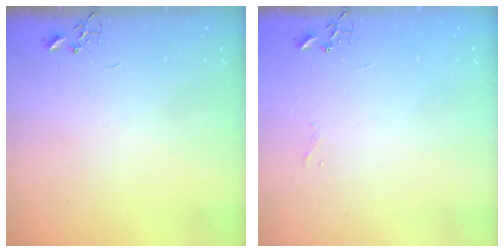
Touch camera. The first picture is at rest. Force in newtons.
{"total": 3.3, "press": 3.3, "slide": 0.3}